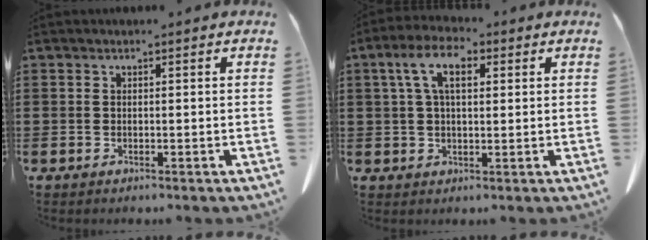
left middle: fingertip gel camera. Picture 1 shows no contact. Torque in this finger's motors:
{"motor_torque": [0.62, 0.54, 0.15, 0.00]}